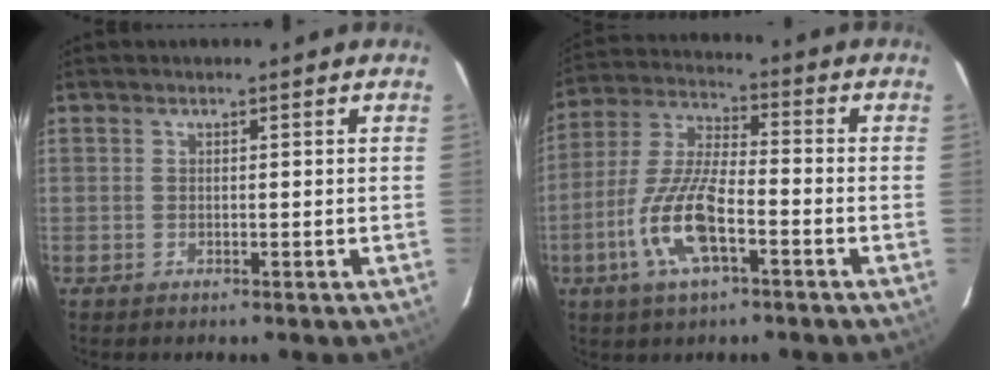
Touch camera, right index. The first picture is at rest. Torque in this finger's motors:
{"motor_torque": [1.83, -0.31, 0.94, 0.14]}